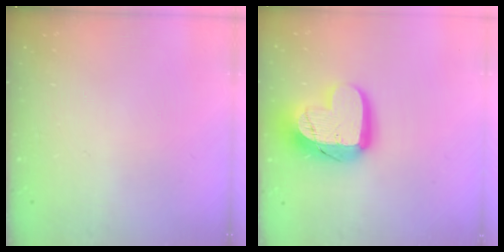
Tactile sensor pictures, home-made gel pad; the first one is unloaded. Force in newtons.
{"total": 18.3, "press": 18.2, "slide": 1.4}